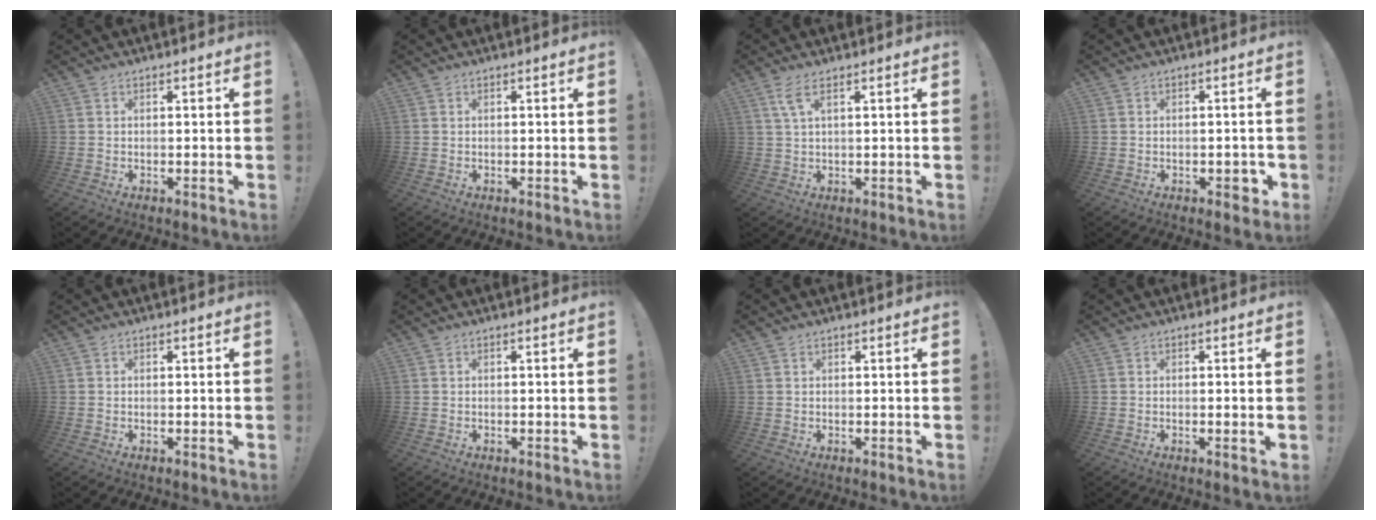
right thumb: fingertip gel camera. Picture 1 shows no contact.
{"total": 0.0}
{"total": 3.9, "force": [1.9, 0.4, 3.4], "torque": [-0.067, -0.002, 0.032]}
{"total": 3.3, "force": [-1.3, 1.8, 2.4], "torque": [-0.026, 0.008, -0.021]}
{"total": 0.0}
{"total": 0.0}
{"total": 0.7, "force": [0.5, 0.4, 0.2], "torque": [-0.001, -0.001, 0.010]}
{"total": 1.2, "force": [0.1, 0.0, 1.2], "torque": [-0.016, -0.002, 0.001]}